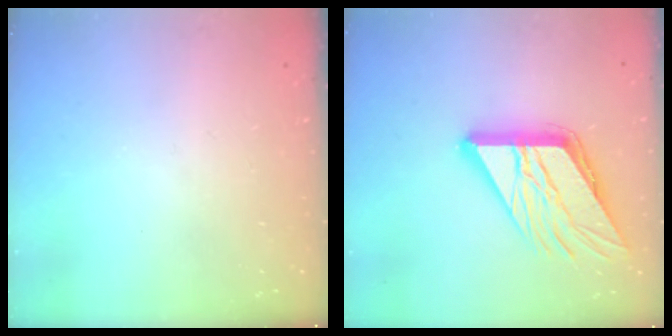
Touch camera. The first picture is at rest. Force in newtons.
{"total": 15.8, "press": 15.7, "slide": 1.5}